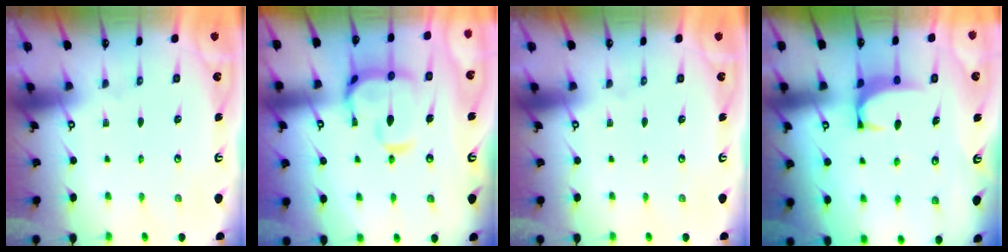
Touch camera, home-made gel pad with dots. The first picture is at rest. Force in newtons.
{"total": 12.2, "press": 12.1, "slide": 1.6}
{"total": 0.0}
{"total": 1.9, "press": 1.8, "slide": 0.5}